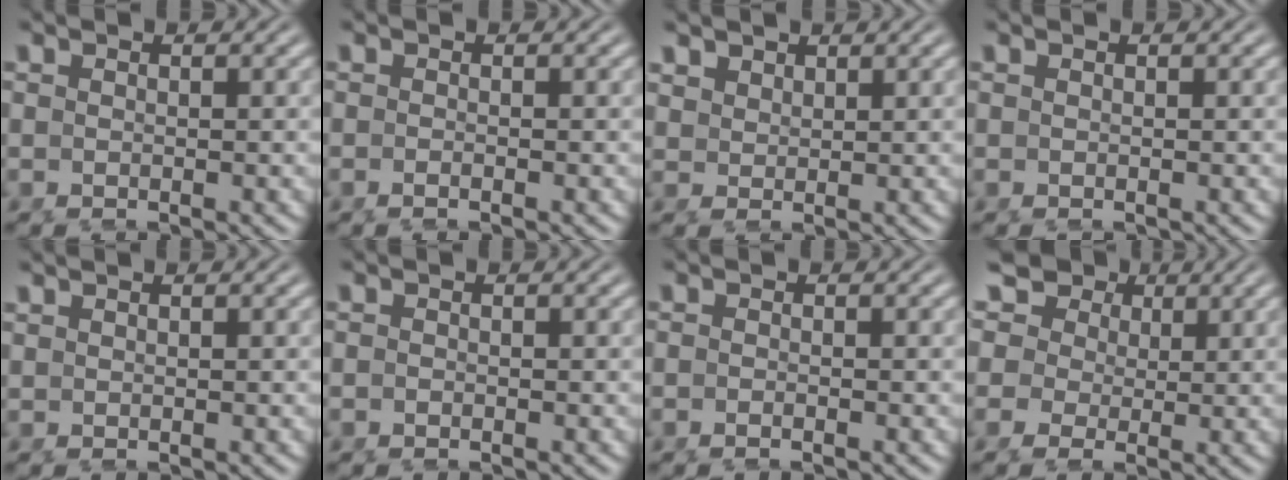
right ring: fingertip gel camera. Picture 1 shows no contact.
{"total": 0.8, "force": [-0.7, -0.4, 0.3], "torque": [-0.004, 0.000, -0.013]}
{"total": 1.7, "force": [1.7, 0.3, 0.4], "torque": [-0.004, -0.003, 0.045]}
{"total": 0.0}
{"total": 0.0}
{"total": 0.7, "force": [-0.6, -0.4, 0.0], "torque": [0.001, -0.007, -0.007]}
{"total": 0.9, "force": [-0.8, -0.3, 0.3], "torque": [-0.003, 0.000, -0.015]}
{"total": 10.9, "force": [2.5, 9.3, 5.0], "torque": [-0.127, -0.009, 0.031]}